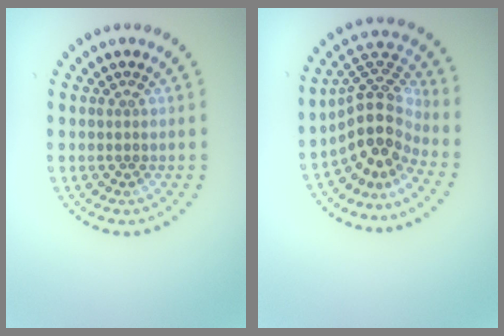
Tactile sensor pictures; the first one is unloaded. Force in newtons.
{"total": 5.1, "press": 3.6, "slide": 3.6}